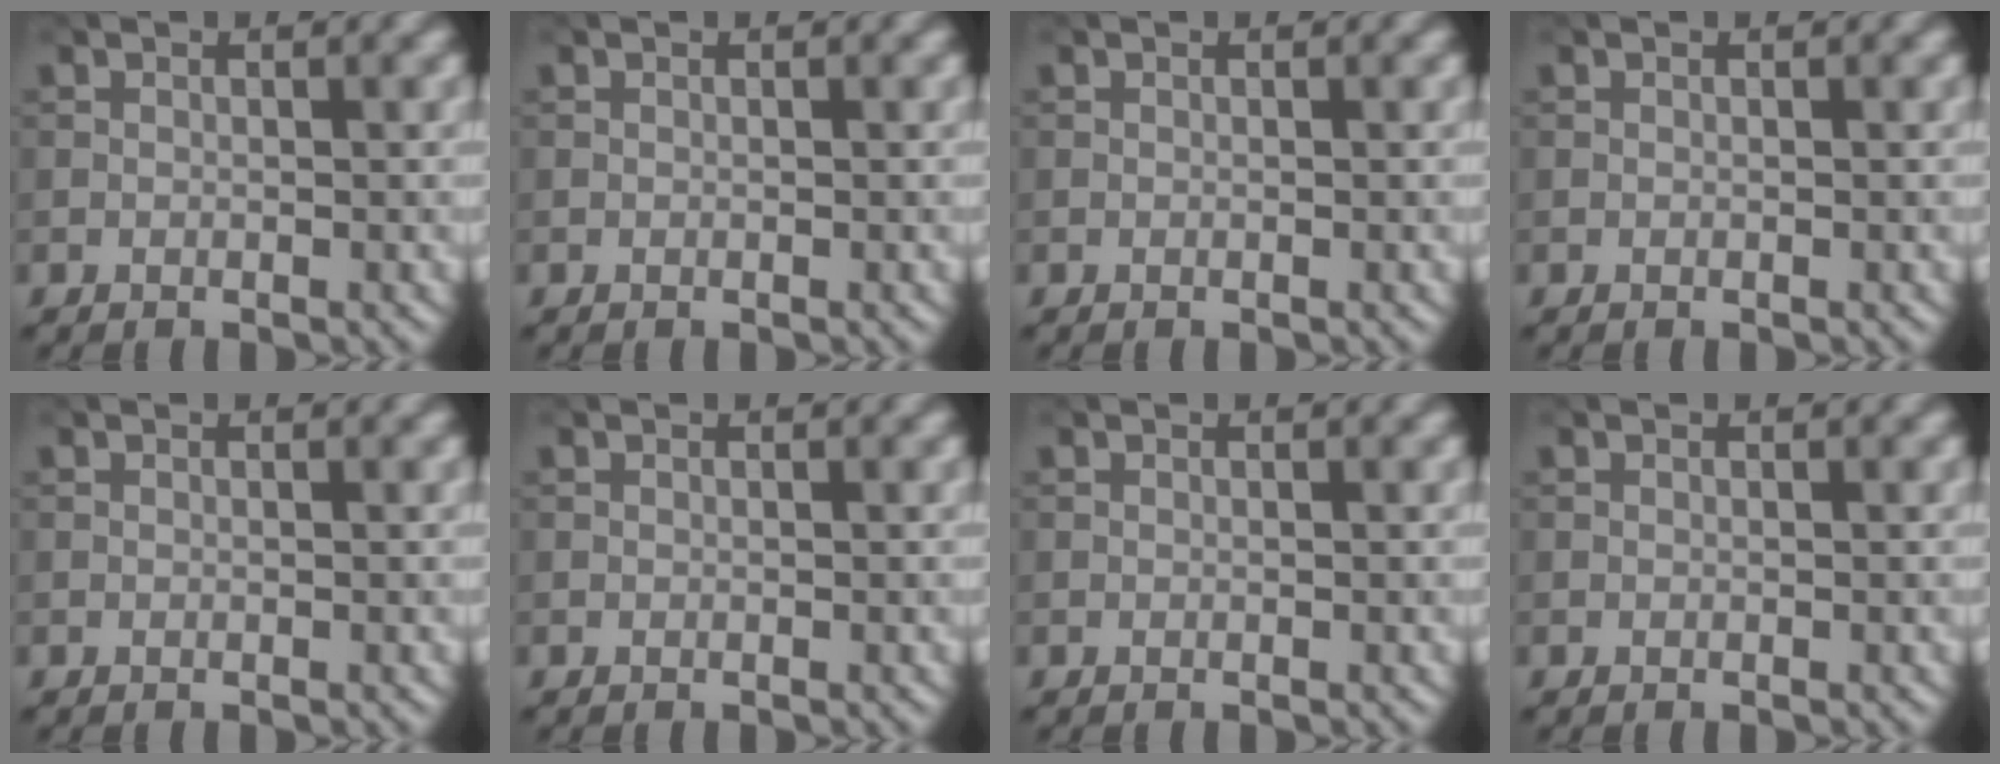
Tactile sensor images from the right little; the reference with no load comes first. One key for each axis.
{"total": 0.0}
{"total": 0.0}
{"total": 0.0}
{"total": 0.0}
{"total": 0.0}
{"total": 0.0}
{"total": 0.0}